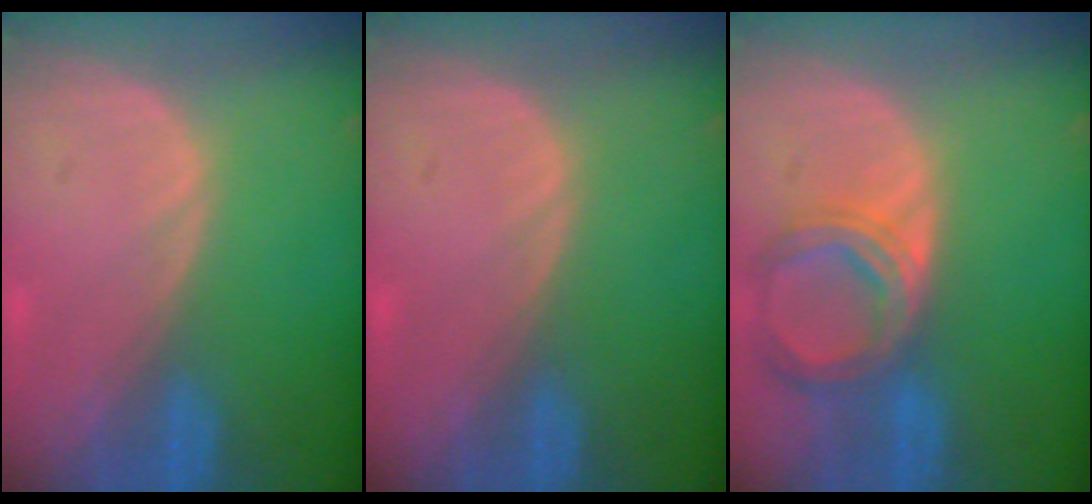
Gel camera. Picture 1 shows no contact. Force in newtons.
{"total": 0.5, "press": 0.0, "slide": 0.5}
{"total": 6.8, "press": 6.2, "slide": 2.6}